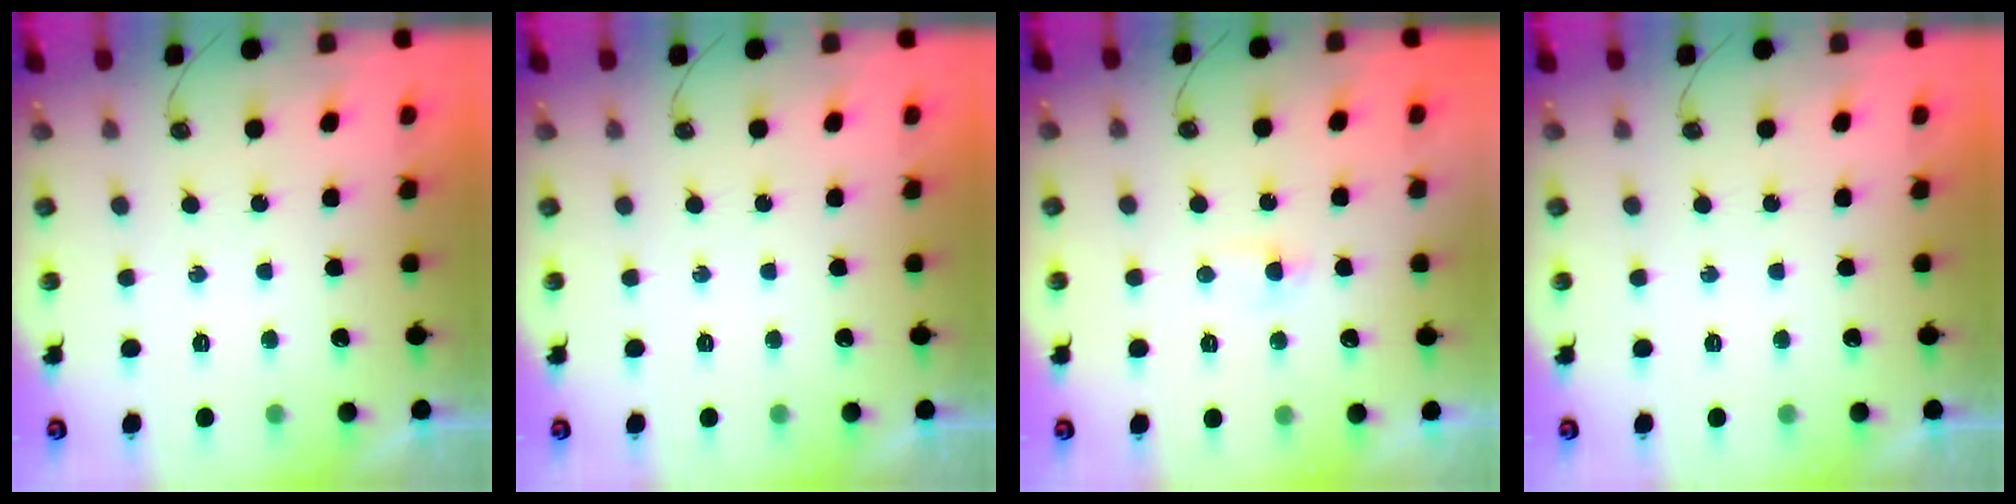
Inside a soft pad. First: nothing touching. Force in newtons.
{"total": 0.0}
{"total": 2.5, "press": 2.5, "slide": 0.4}
{"total": 0.0}